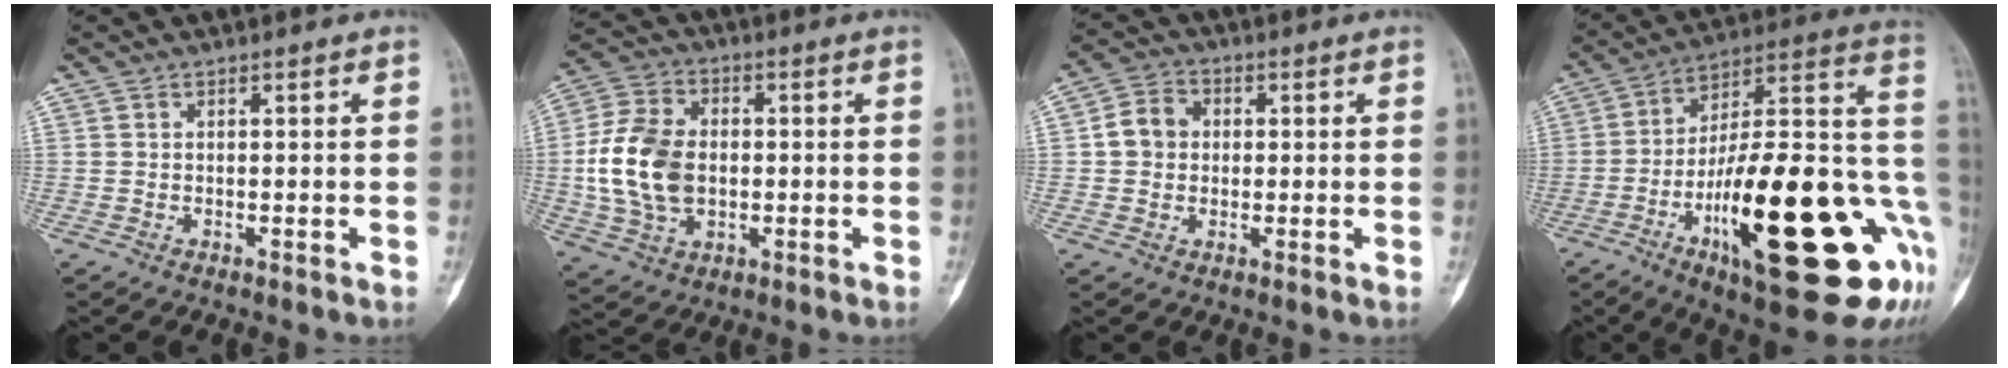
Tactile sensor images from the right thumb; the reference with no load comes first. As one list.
[{"total": 14.3, "force": [-0.6, 9.8, 10.3], "torque": [-0.194, 0.012, -0.009]}, {"total": 5.9, "force": [0.4, 5.1, 2.9], "torque": [-0.040, 0.014, -0.002]}, {"total": 32.9, "force": [-10.1, 9.7, 29.7], "torque": [-0.398, 0.026, -0.148]}]